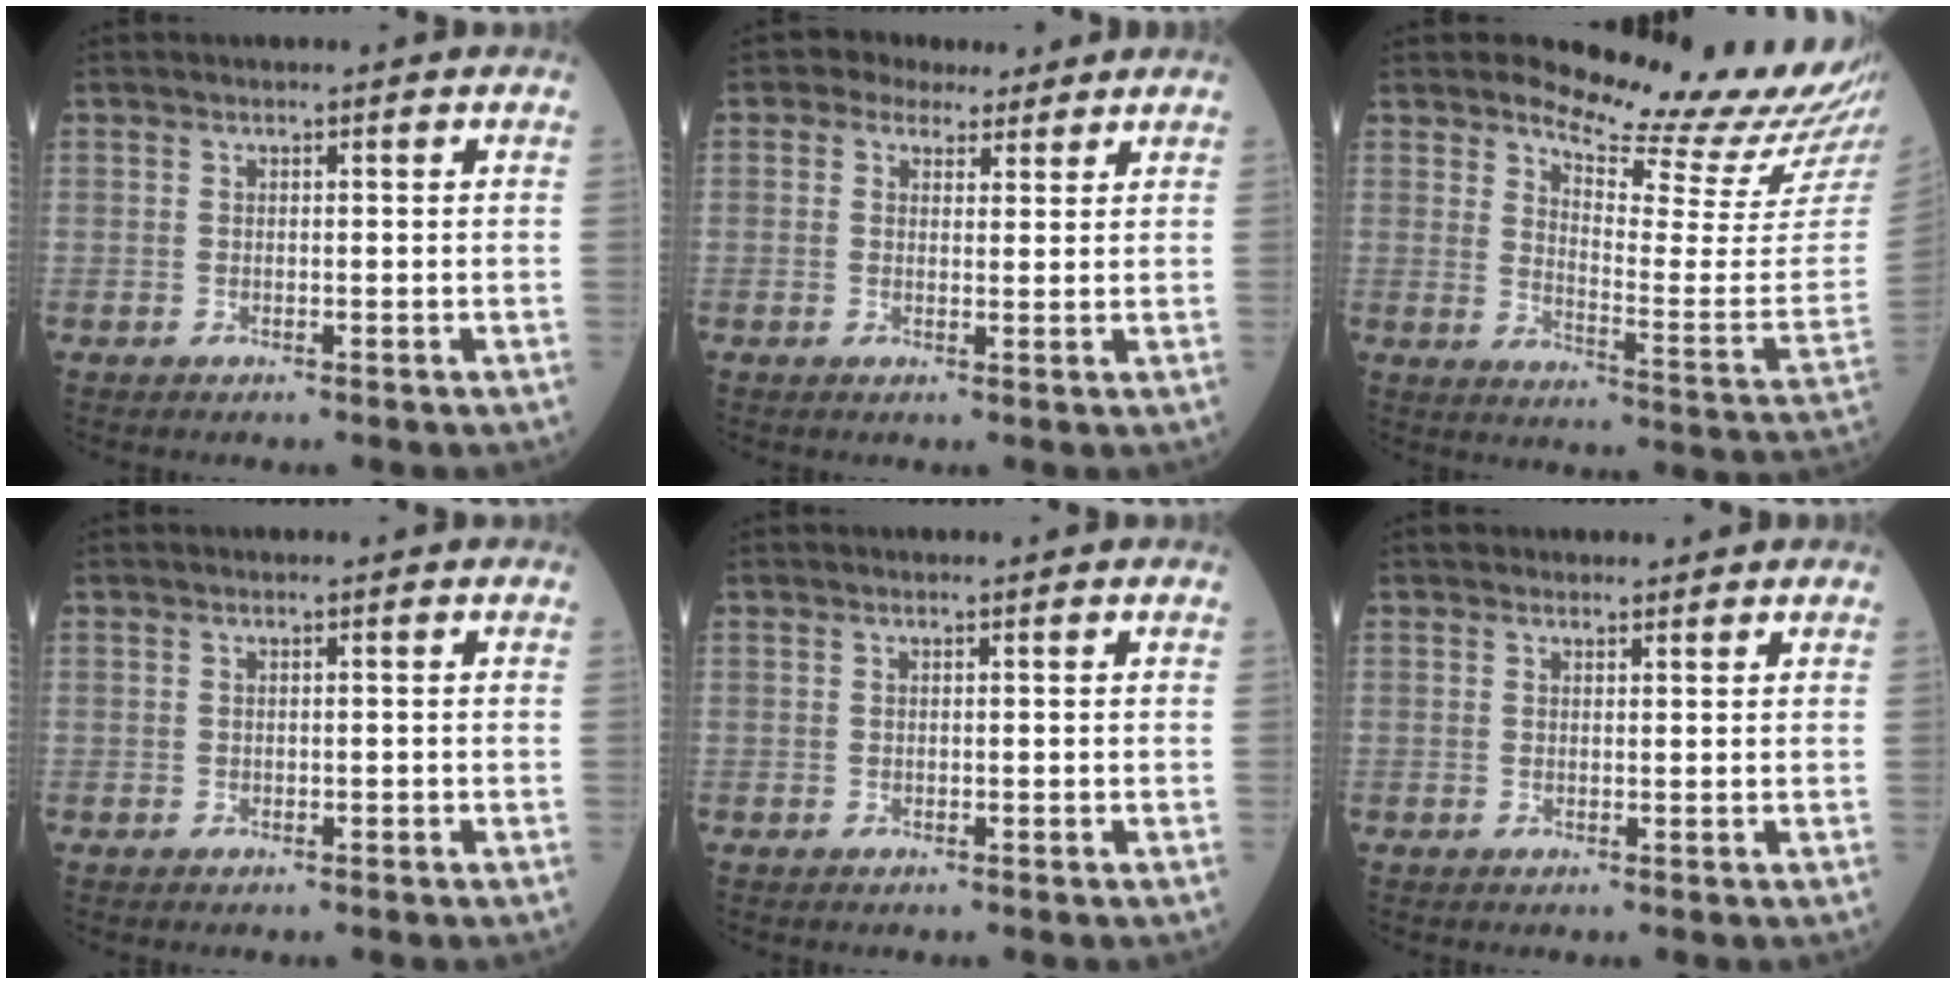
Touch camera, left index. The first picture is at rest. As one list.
[{"total": 4.3, "force": [3.3, 2.6, 0.9], "torque": [-0.004, 0.017, 0.047]}, {"total": 17.5, "force": [16.5, 0.3, 6.0], "torque": [-0.092, -0.113, 0.201]}, {"total": 0.0}, {"total": 0.0}, {"total": 1.3, "force": [1.1, 0.6, -0.1], "torque": [0.010, 0.006, 0.015]}]